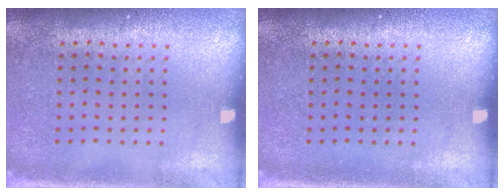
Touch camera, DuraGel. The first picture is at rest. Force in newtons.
{"total": 0.0}